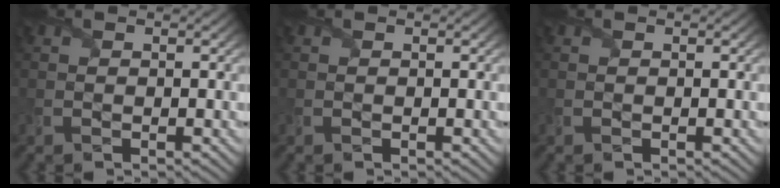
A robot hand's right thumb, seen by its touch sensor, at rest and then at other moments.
{"total": 0.0}
{"total": 0.0}